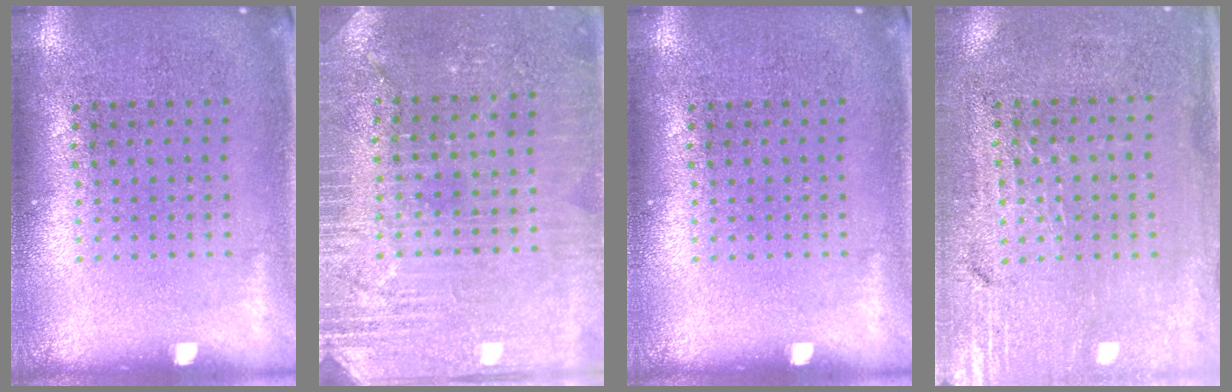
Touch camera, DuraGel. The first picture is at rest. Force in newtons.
{"total": 3.0, "press": 2.9, "slide": 0.5}
{"total": 0.0}
{"total": 3.3, "press": 2.9, "slide": 1.5}